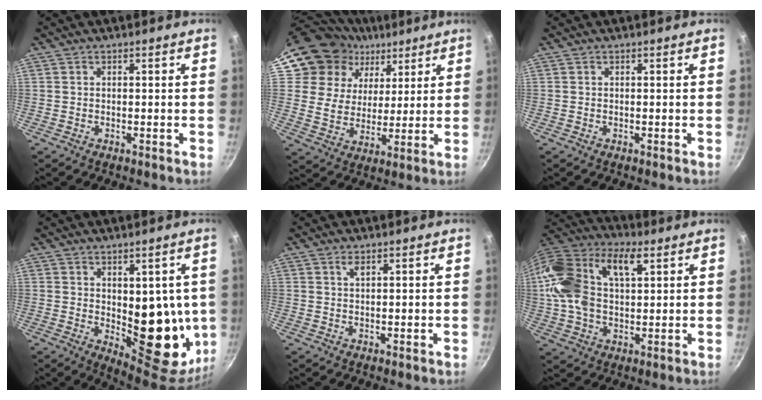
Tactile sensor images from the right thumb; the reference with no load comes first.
{"total": 16.5, "force": [9.0, 12.8, 5.4], "torque": [-0.088, -0.019, 0.161]}
{"total": 0.0}
{"total": 17.3, "force": [0.1, 9.2, 14.7], "torque": [-0.128, -0.033, 0.020]}
{"total": 1.5, "force": [0.8, 0.6, 1.1], "torque": [-0.016, -0.002, 0.015]}
{"total": 20.0, "force": [5.2, 11.8, 15.3], "torque": [-0.299, 0.017, 0.079]}